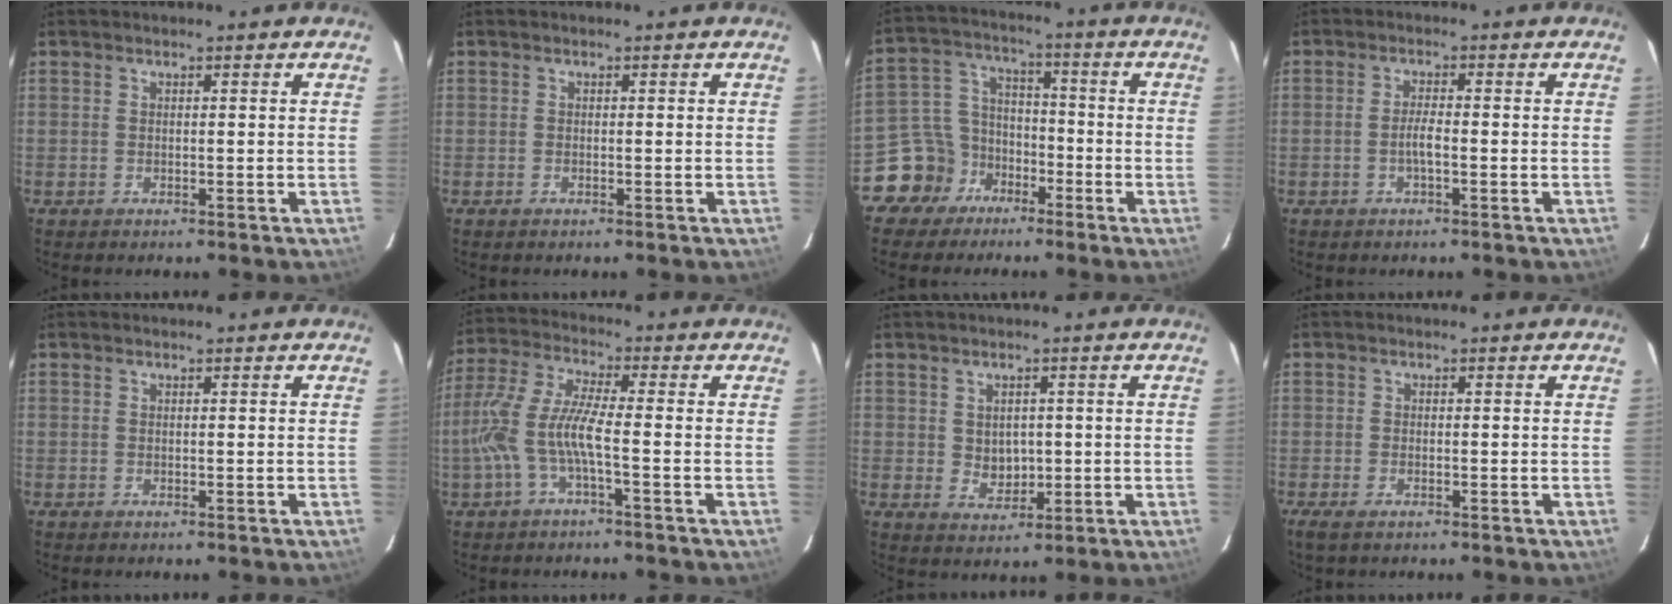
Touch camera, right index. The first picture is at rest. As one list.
[{"total": 0.0}, {"total": 9.9, "force": [-6.2, 7.6, 1.1], "torque": [-0.041, 0.041, -0.112]}, {"total": 2.5, "force": [-0.9, 0.4, 2.3], "torque": [-0.046, 0.002, -0.018]}, {"total": 0.0}, {"total": 9.3, "force": [-3.2, 0.9, 8.7], "torque": [-0.196, 0.000, -0.060]}, {"total": 4.2, "force": [0.2, 3.5, 2.2], "torque": [-0.037, 0.001, 0.012]}, {"total": 2.9, "force": [-1.9, 1.0, 1.9], "torque": [-0.047, -0.006, -0.037]}]